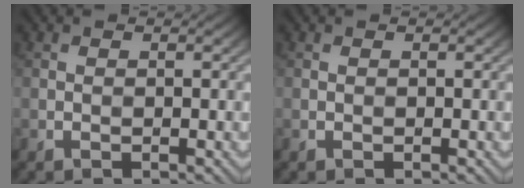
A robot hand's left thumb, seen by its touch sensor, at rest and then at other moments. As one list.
[{"total": 0.0}]